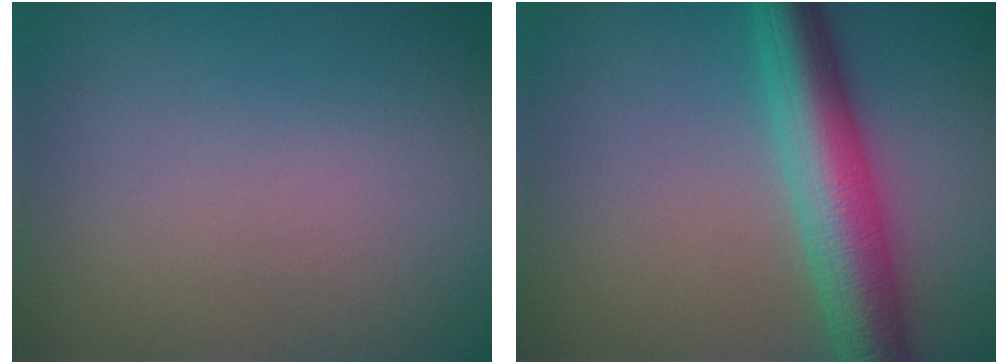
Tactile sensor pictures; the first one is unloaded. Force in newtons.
{"total": 6.7, "press": 6.7, "slide": 0.3}